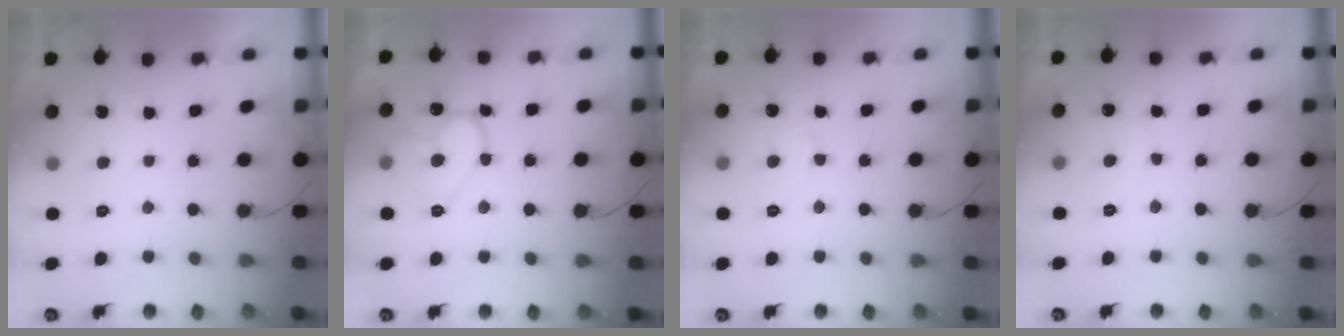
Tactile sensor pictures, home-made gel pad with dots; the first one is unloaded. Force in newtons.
{"total": 13.3, "press": 13.2, "slide": 1.2}
{"total": 3.8, "press": 3.8, "slide": 0.4}
{"total": 6.0, "press": 6.0, "slide": 0.4}